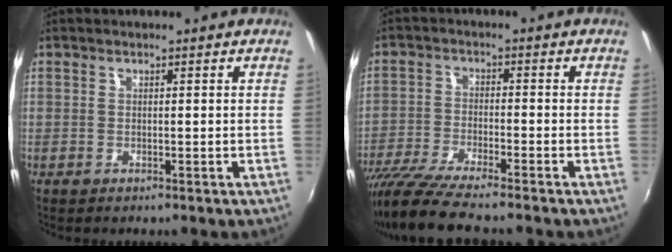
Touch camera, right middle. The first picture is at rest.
{"total": 10.2, "force": [-8.9, 0.4, 5.1], "torque": [-0.117, -0.033, -0.165]}